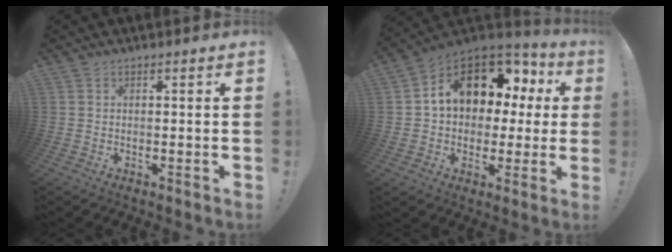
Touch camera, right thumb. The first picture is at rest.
{"total": 13.9, "force": [5.4, 9.9, 8.1], "torque": [-0.128, -0.026, 0.107]}